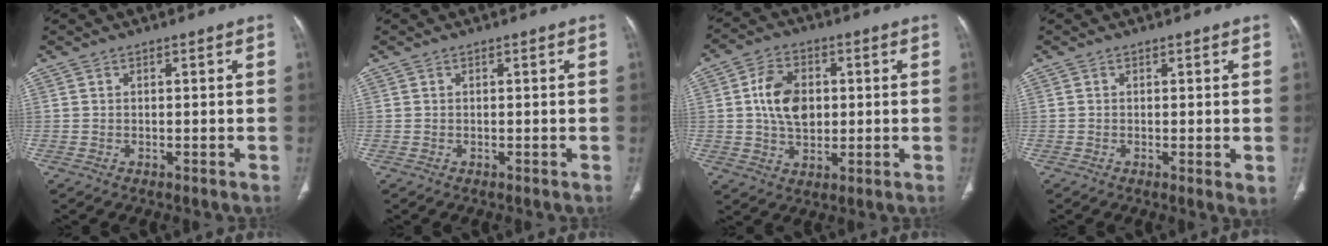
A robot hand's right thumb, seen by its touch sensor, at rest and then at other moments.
{"total": 0.0}
{"total": 9.8, "force": [1.2, 6.9, 6.9], "torque": [-0.101, 0.000, 0.022]}
{"total": 2.2, "force": [-0.1, 0.5, 2.2], "torque": [-0.039, -0.011, -0.003]}